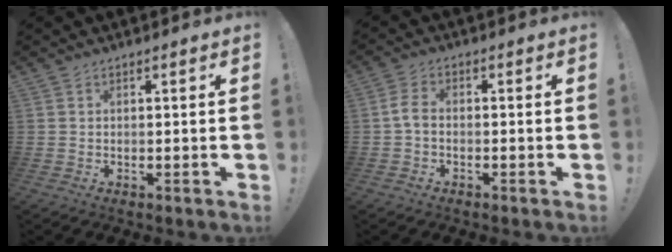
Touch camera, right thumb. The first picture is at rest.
{"total": 4.6, "force": [-0.9, 2.8, 3.4], "torque": [-0.071, 0.011, -0.017]}